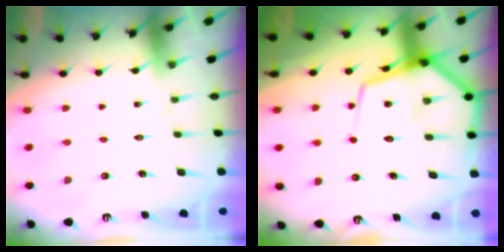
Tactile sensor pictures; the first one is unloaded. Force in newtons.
{"total": 13.0, "press": 12.9, "slide": 1.2}